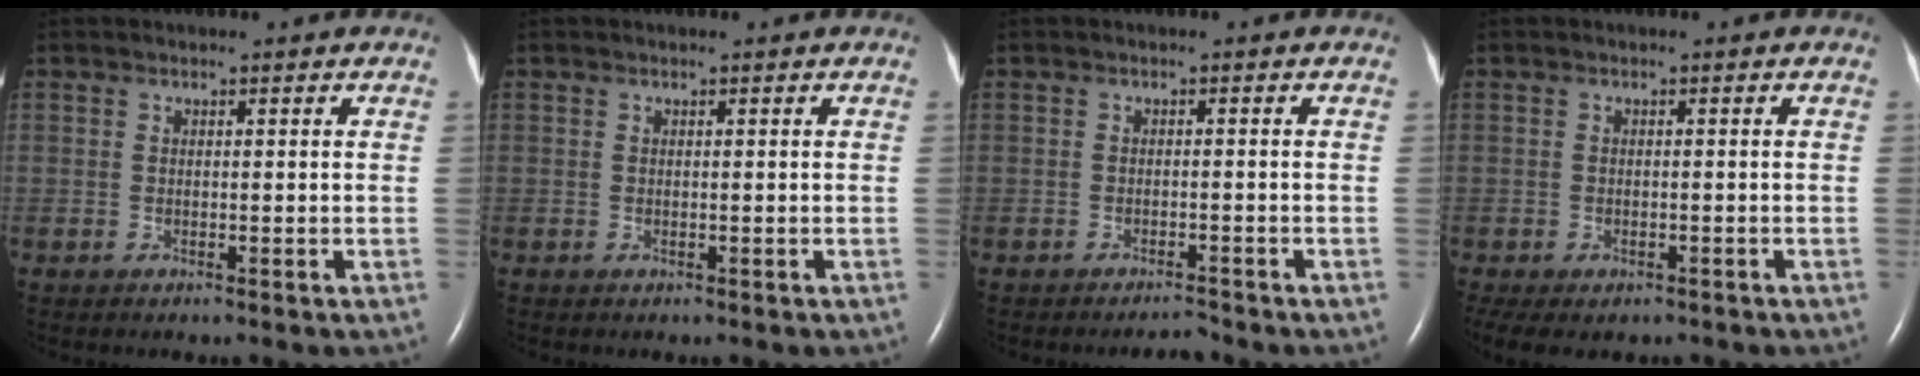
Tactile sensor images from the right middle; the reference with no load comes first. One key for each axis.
{"total": 0.0}
{"total": 1.5, "fx": -1.5, "fy": 0.0, "fz": 0.2, "tx": -0.006, "ty": -0.006, "tz": -0.021}
{"total": 6.8, "fx": -4.7, "fy": 3.7, "fz": 3.2, "tx": -0.065, "ty": -0.004, "tz": -0.062}